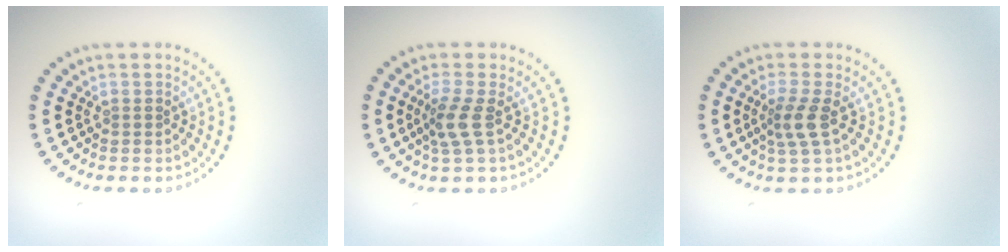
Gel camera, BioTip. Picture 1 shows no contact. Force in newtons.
{"total": 2.4, "press": 1.8, "slide": 1.6}
{"total": 2.5, "press": 2.0, "slide": 1.6}